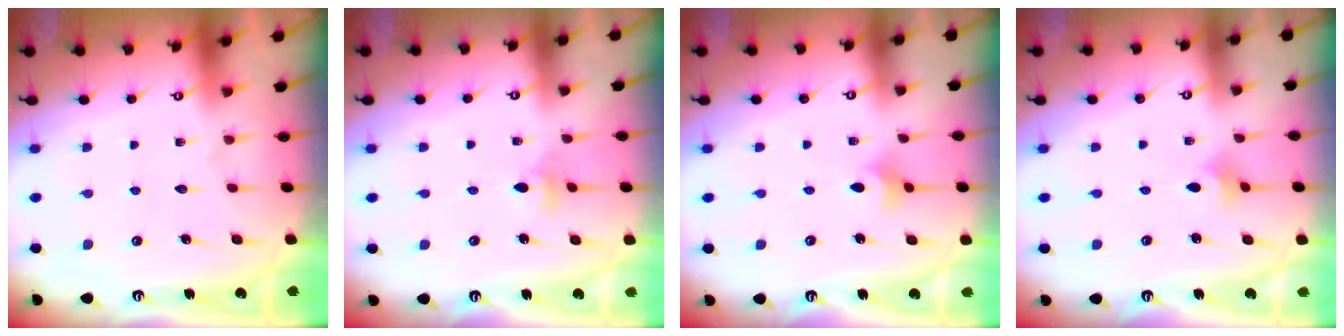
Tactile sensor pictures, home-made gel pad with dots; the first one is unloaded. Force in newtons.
{"total": 4.4, "press": 4.3, "slide": 1.1}
{"total": 4.7, "press": 4.6, "slide": 0.9}
{"total": 2.8, "press": 2.7, "slide": 0.6}